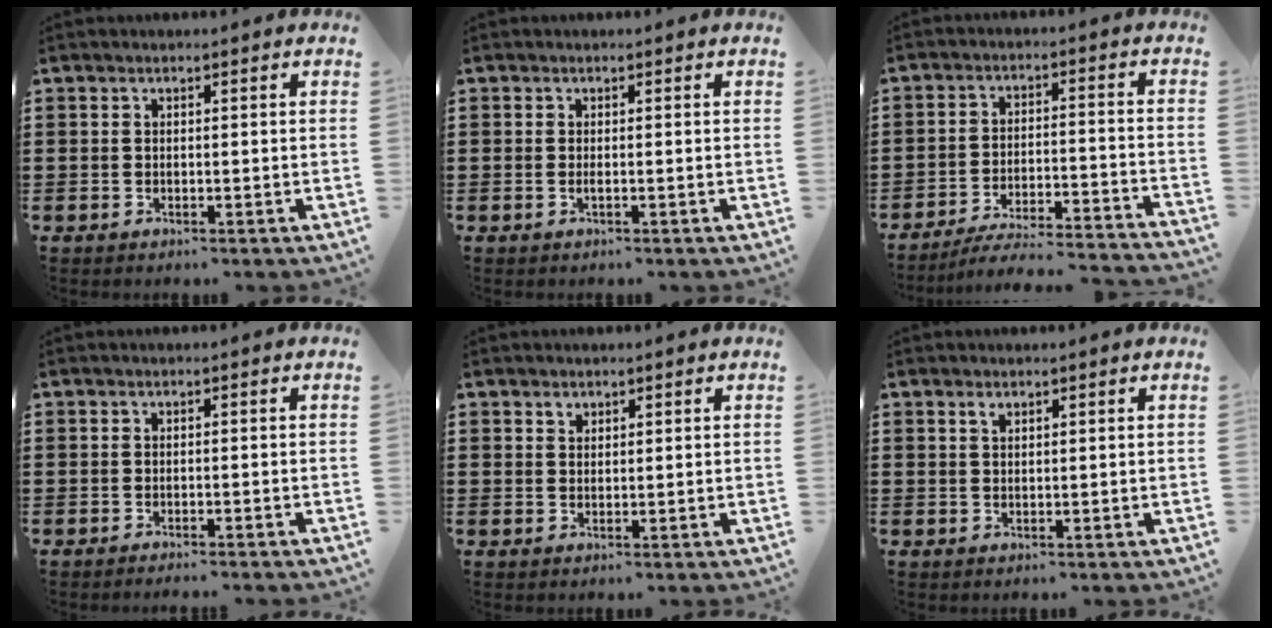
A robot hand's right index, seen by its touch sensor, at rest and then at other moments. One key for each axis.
{"total": 0.6, "fx": -0.2, "fy": 0.1, "fz": 0.6, "tx": -0.012, "ty": -0.004, "tz": -0.002}
{"total": 5.9, "fx": -5.5, "fy": -0.1, "fz": 2.1, "tx": -0.041, "ty": -0.013, "tz": -0.110}
{"total": 1.0, "fx": -0.9, "fy": -0.3, "fz": 0.1, "tx": -0.003, "ty": -0.003, "tz": -0.019}
{"total": 1.2, "fx": 0.9, "fy": 0.8, "fz": 0.2, "tx": -0.006, "ty": 0.000, "tz": 0.018}
{"total": 0.9, "fx": 0.6, "fy": 0.5, "fz": 0.4, "tx": -0.011, "ty": 0.002, "tz": 0.011}